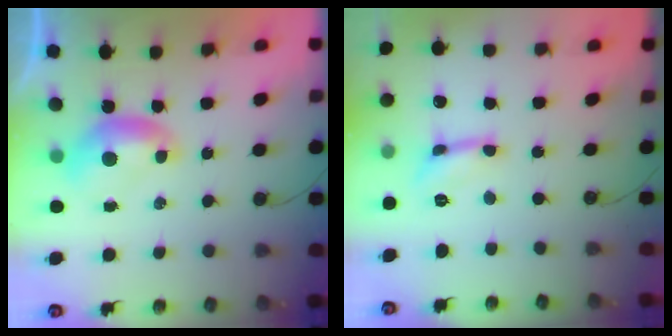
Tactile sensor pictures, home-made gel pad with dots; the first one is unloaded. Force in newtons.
{"total": 1.6, "press": 1.5, "slide": 0.4}